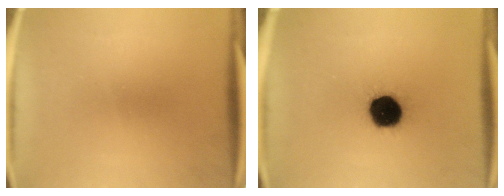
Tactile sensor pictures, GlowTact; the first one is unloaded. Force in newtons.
{"total": 14.0}